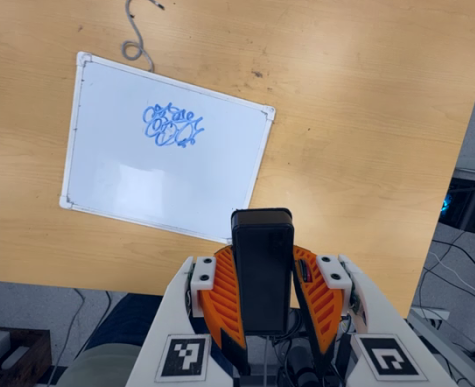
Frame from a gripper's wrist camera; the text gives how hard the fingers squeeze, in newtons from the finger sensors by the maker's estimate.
{"total": 9.6, "left": 8.6, "right": 10.6}